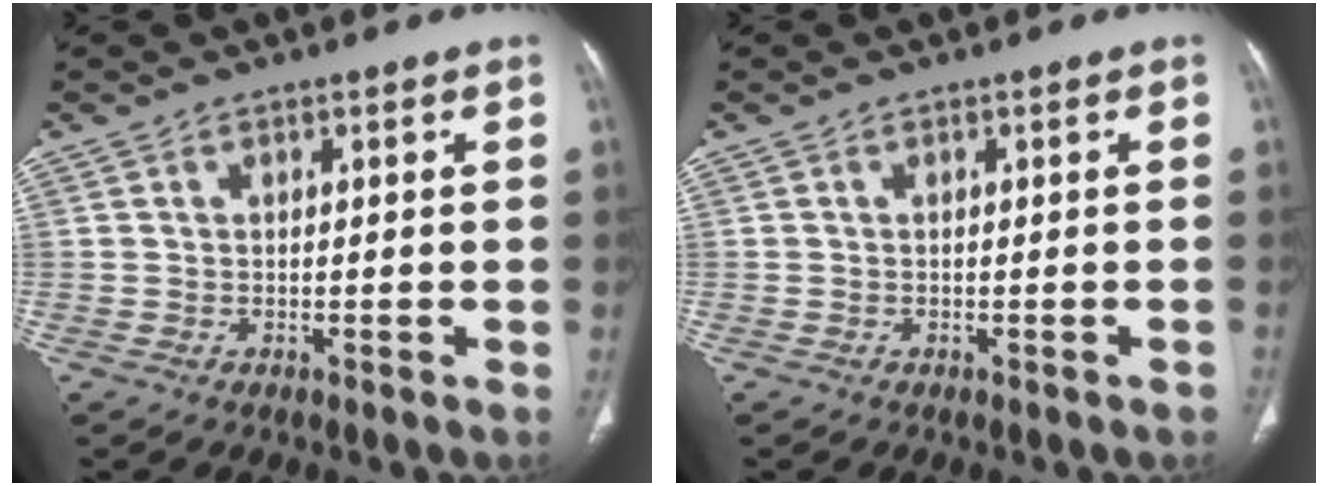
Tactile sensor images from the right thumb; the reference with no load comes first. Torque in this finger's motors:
{"motor_torque": [0.35, 0.24, 0.44, -0.13, 0.09]}